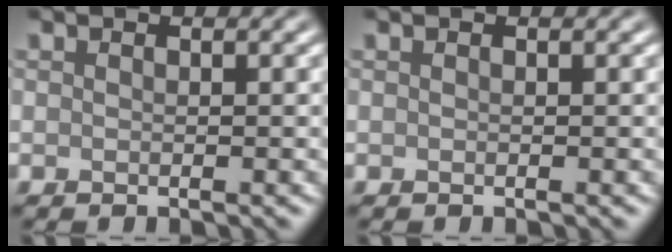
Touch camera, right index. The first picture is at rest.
{"total": 0.0}